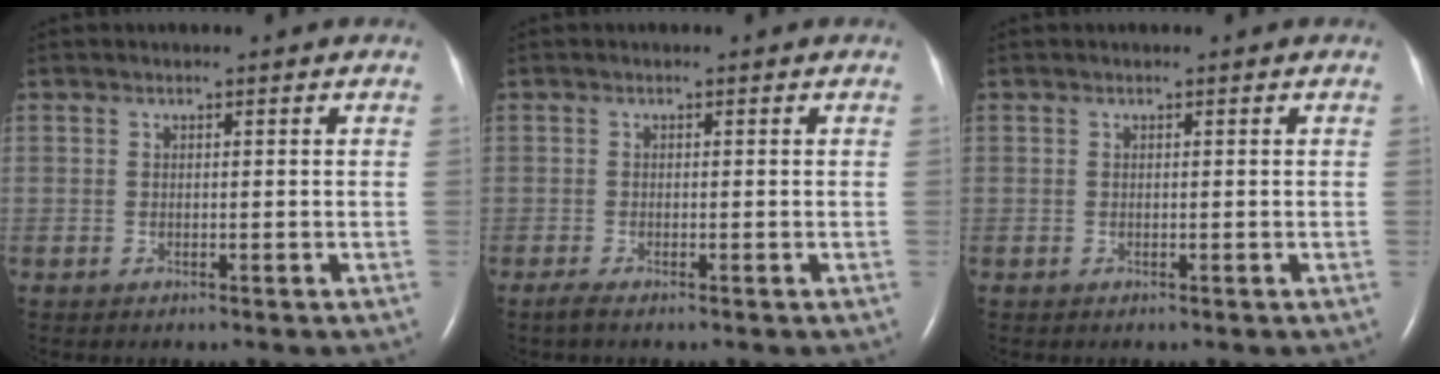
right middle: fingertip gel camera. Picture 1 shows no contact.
{"total": 0.9, "force": [-0.7, -0.1, 0.6], "torque": [-0.022, -0.005, -0.018]}
{"total": 0.0}